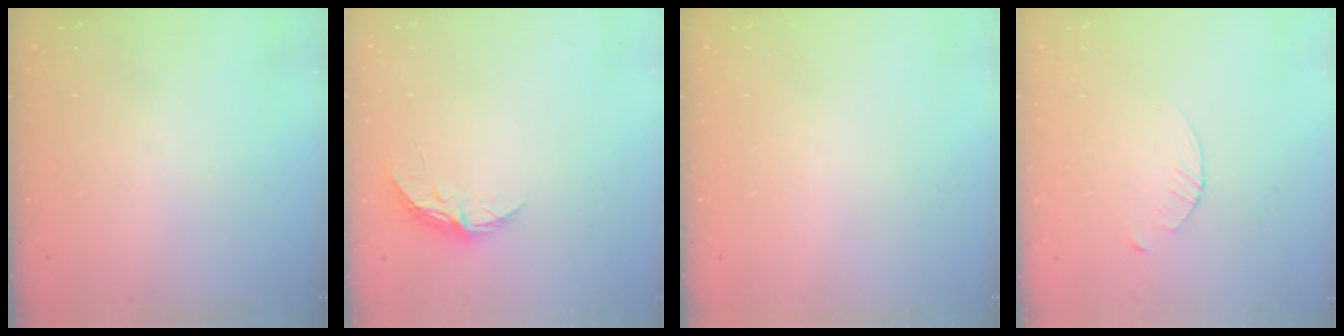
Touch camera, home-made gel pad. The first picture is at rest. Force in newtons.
{"total": 5.3, "press": 5.3, "slide": 0.5}
{"total": 0.0}
{"total": 2.9, "press": 2.9, "slide": 0.4}